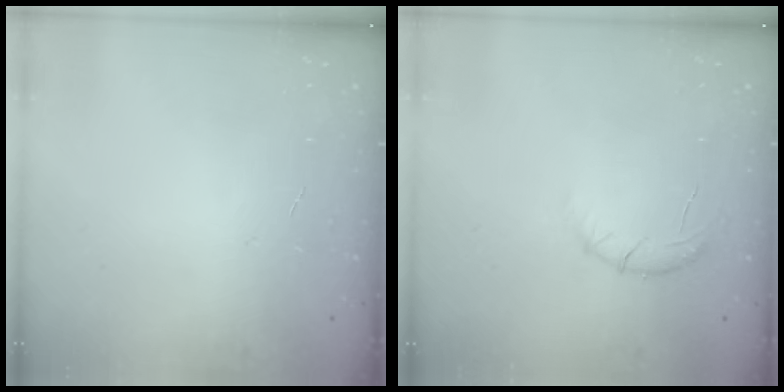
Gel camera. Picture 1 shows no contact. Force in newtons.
{"total": 6.1, "press": 5.7, "slide": 2.2}